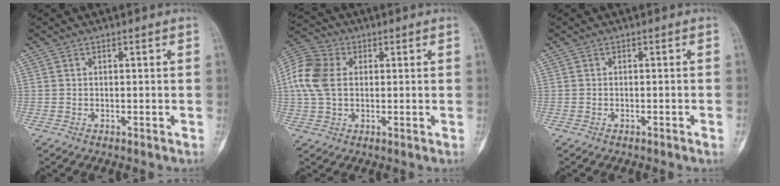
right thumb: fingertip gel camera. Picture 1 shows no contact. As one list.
[{"total": 11.6, "force": [1.6, 8.2, 7.9], "torque": [-0.164, 0.015, 0.026]}, {"total": 1.1, "force": [-0.6, -0.1, 0.9], "torque": [-0.019, 0.007, -0.004]}]